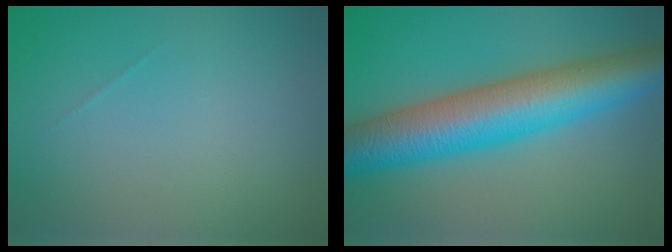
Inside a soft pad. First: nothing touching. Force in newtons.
{"total": 10.7, "press": 10.7, "slide": 0.1}